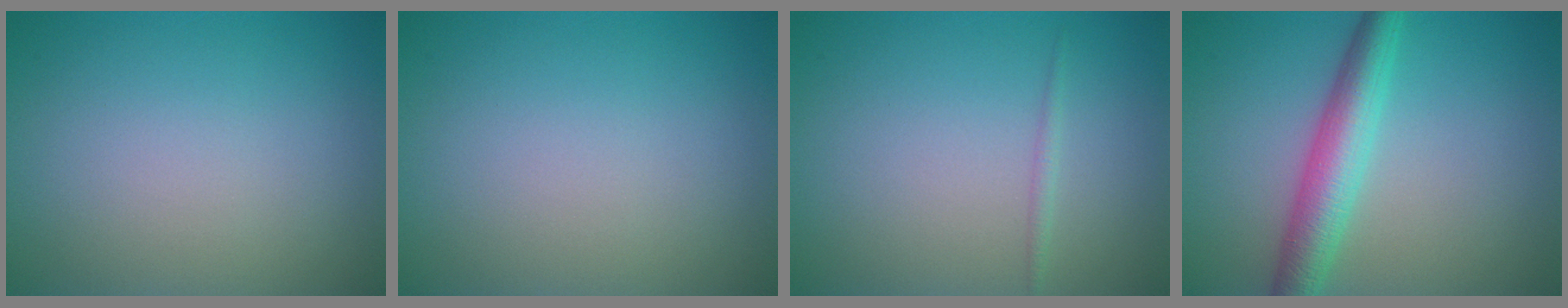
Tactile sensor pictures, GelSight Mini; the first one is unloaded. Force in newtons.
{"total": 0.0}
{"total": 0.7, "press": 0.7, "slide": 0.1}
{"total": 4.8, "press": 4.8, "slide": 0.1}